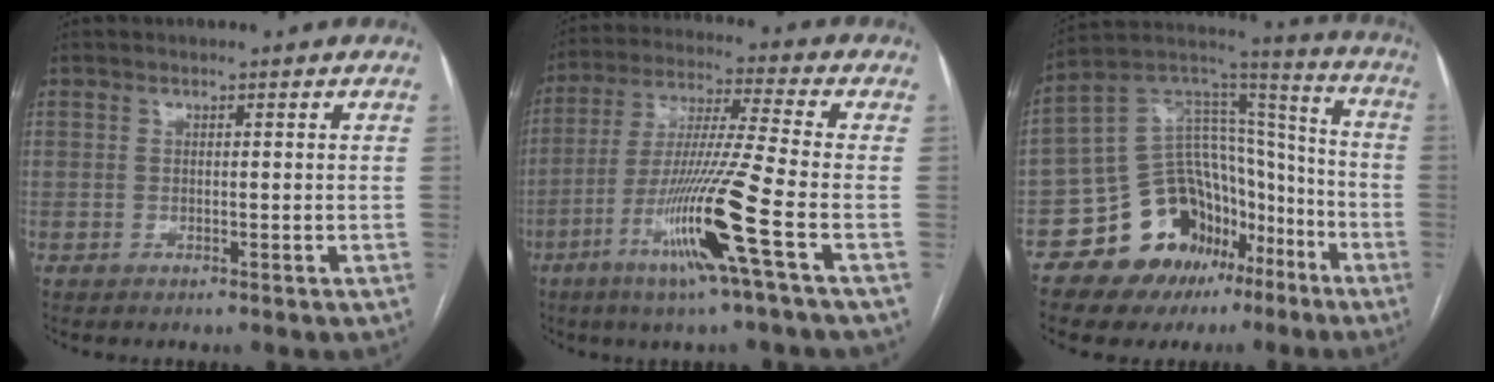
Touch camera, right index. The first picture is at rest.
{"total": 14.7, "force": [-5.9, -1.8, 13.3], "torque": [-0.265, -0.021, -0.115]}
{"total": 18.2, "force": [-10.2, 11.9, 9.2], "torque": [-0.135, 0.081, -0.158]}